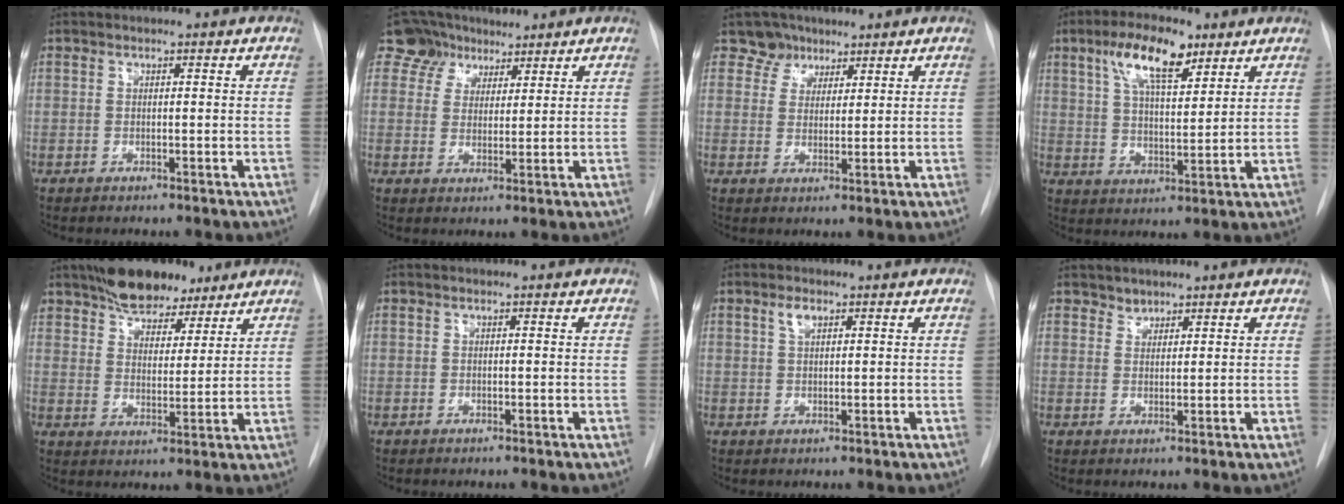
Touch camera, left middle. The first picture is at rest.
{"total": 5.6, "force": [4.2, 3.8, -0.5], "torque": [0.014, 0.008, 0.072]}
{"total": 4.0, "force": [2.8, 2.7, -0.4], "torque": [0.015, 0.002, 0.044]}
{"total": 10.3, "force": [5.9, 3.3, 7.7], "torque": [-0.149, 0.014, 0.109]}
{"total": 10.9, "force": [8.3, 5.0, 5.0], "torque": [-0.078, 0.012, 0.141]}
{"total": 0.0}
{"total": 1.9, "force": [1.1, 0.8, 1.3], "torque": [-0.028, 0.003, 0.021]}
{"total": 1.7, "force": [1.5, 0.8, -0.2], "torque": [0.010, -0.002, 0.021]}